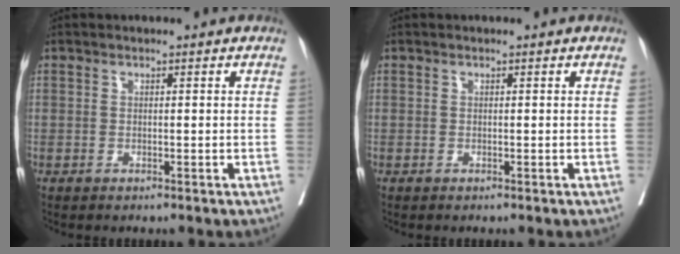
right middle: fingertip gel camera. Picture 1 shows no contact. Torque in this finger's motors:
{"motor_torque": [-0.01, -0.05, -0.05, 0.00]}